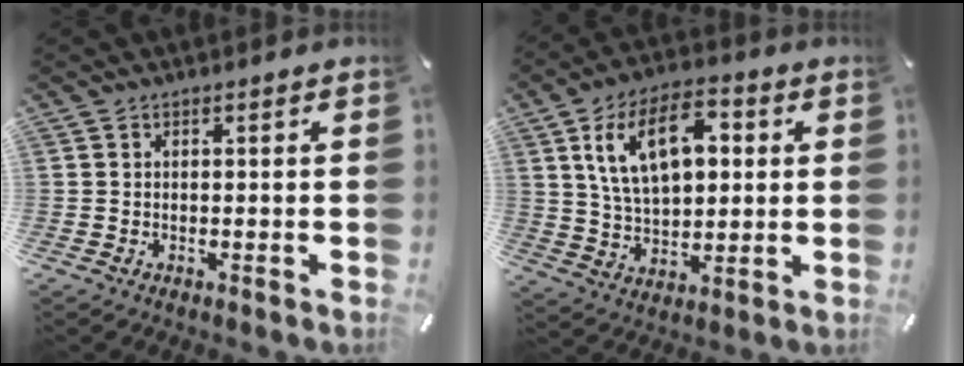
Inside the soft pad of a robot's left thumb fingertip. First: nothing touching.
{"total": 15.4, "force": [5.1, 9.2, 11.2], "torque": [-0.213, 0.003, 0.086]}